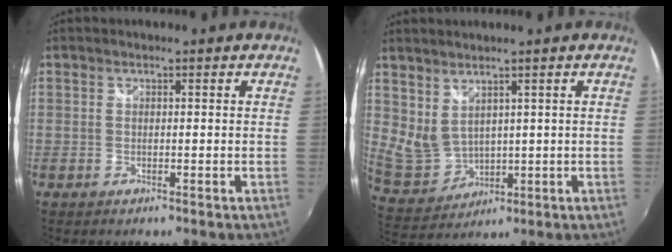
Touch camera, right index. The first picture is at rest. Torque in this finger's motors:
{"motor_torque": [0.60, 0.51, 0.06, 0.05]}